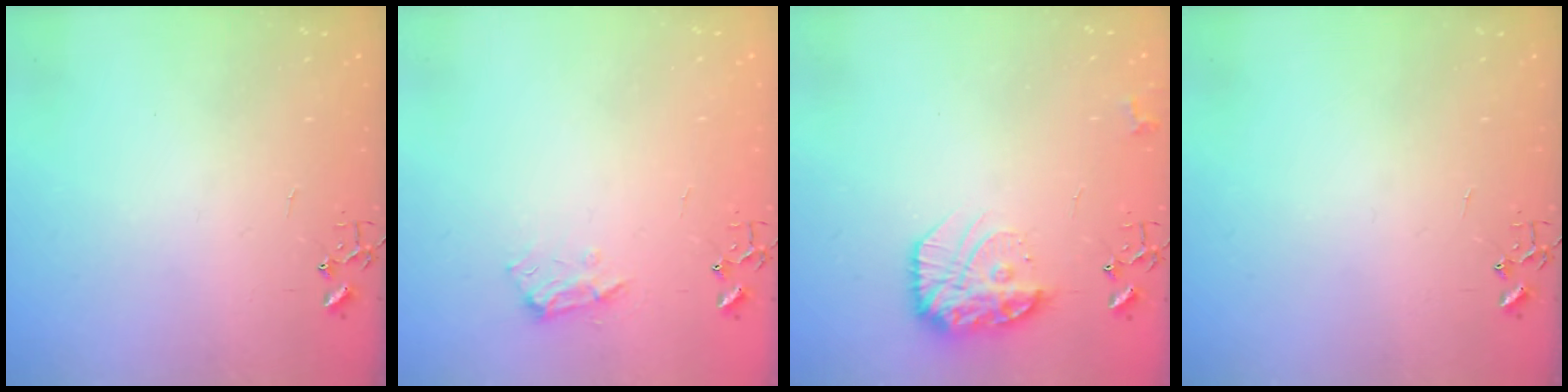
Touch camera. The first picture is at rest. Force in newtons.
{"total": 9.0, "press": 8.9, "slide": 1.1}
{"total": 16.1, "press": 16.0, "slide": 1.4}
{"total": 0.0}